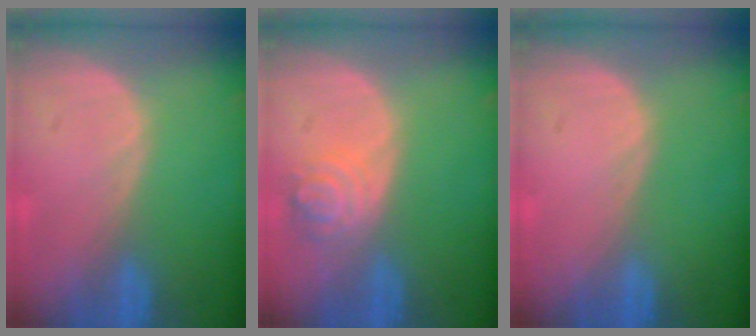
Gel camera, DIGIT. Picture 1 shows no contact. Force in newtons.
{"total": 4.3, "press": 4.1, "slide": 1.3}
{"total": 0.0}